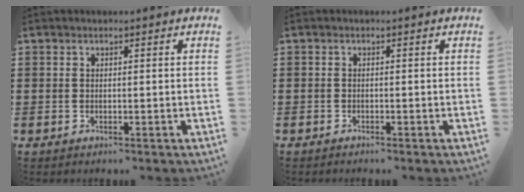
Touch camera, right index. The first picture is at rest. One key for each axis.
{"total": 0.6, "fx": -0.6, "fy": 0.1, "fz": 0.0, "tx": -0.002, "ty": -0.001, "tz": -0.013}